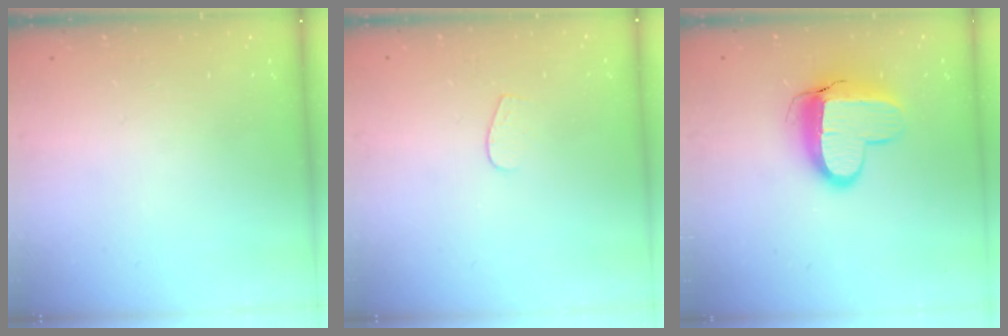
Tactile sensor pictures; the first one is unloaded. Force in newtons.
{"total": 3.4, "press": 3.4, "slide": 0.3}
{"total": 12.6, "press": 12.6, "slide": 1.0}